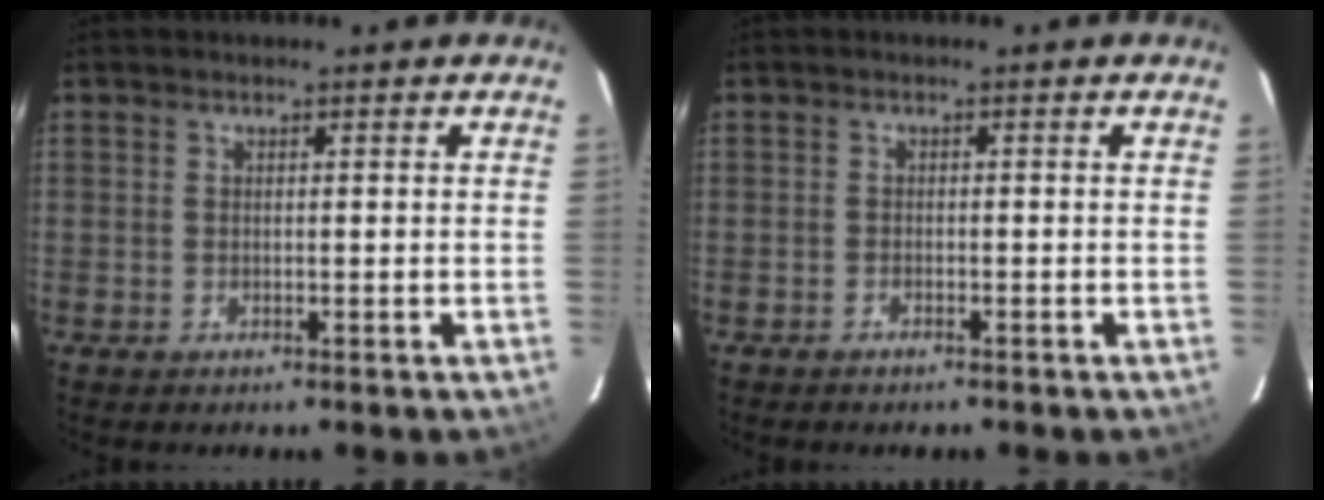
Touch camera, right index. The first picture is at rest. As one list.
[{"total": 1.4, "force": [-1.3, 0.5, 0.3], "torque": [-0.012, 0.002, -0.023]}]